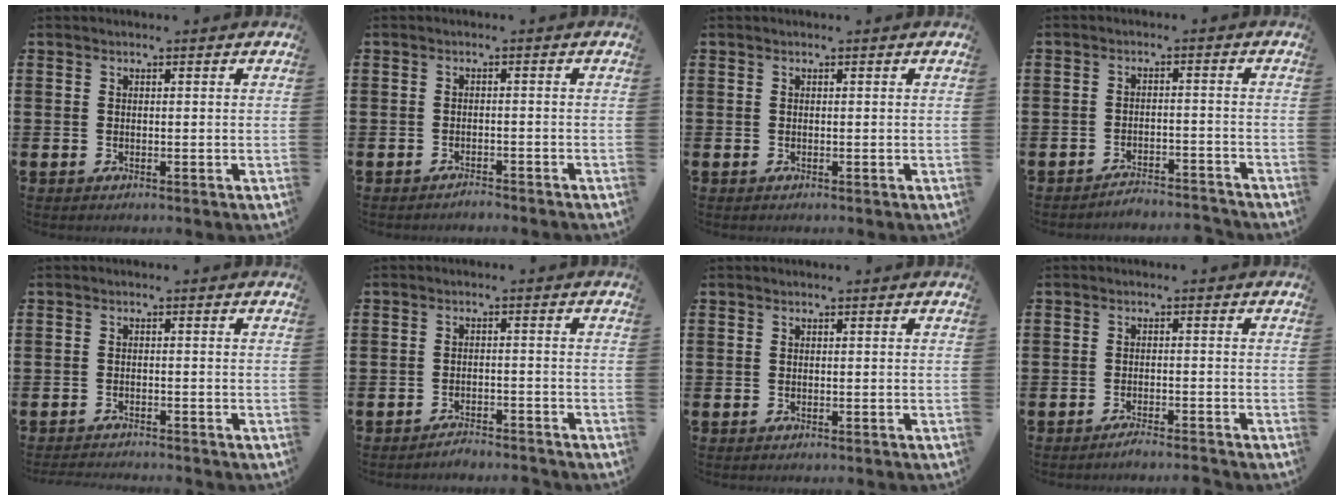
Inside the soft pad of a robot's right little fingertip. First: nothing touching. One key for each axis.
{"total": 1.3, "fx": -1.3, "fy": 0.0, "fz": 0.1, "tx": -0.005, "ty": 0.001, "tz": -0.026}
{"total": 0.0}
{"total": 2.8, "fx": -2.8, "fy": -0.1, "fz": 0.0, "tx": -0.004, "ty": 0.004, "tz": -0.060}
{"total": 1.4, "fx": -1.4, "fy": -0.1, "fz": 0.0, "tx": -0.004, "ty": 0.003, "tz": -0.030}
{"total": 2.2, "fx": -2.2, "fy": 0.0, "fz": 0.1, "tx": -0.006, "ty": 0.004, "tz": -0.047}
{"total": 0.0}
{"total": 1.9, "fx": -1.8, "fy": -0.2, "fz": 0.6, "tx": -0.009, "ty": 0.001, "tz": -0.034}